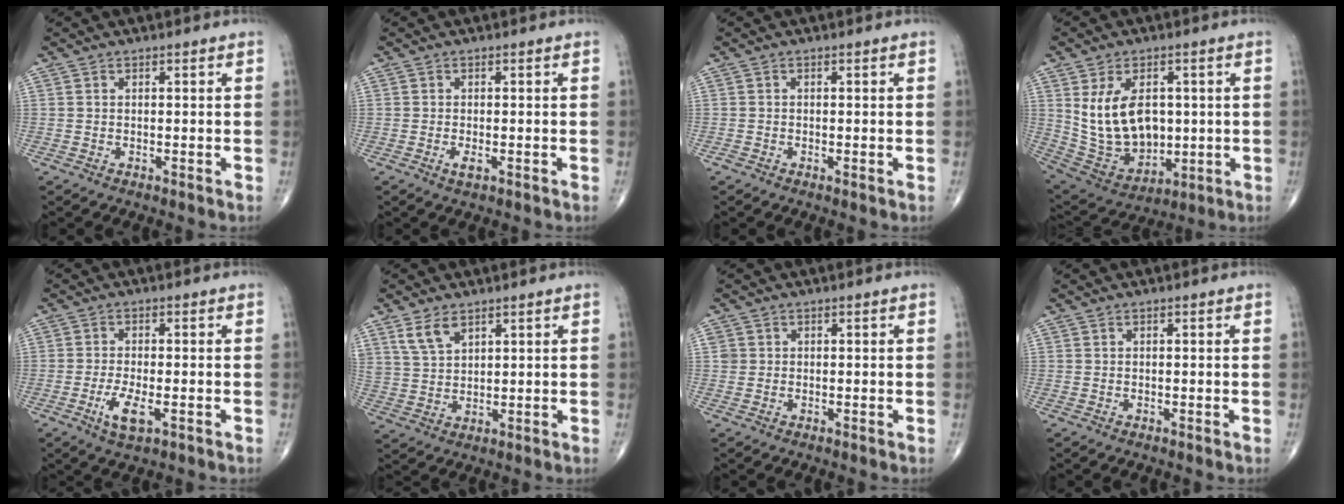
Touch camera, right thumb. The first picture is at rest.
{"total": 1.8, "force": [-0.6, 0.6, 1.5], "torque": [-0.029, -0.003, -0.012]}
{"total": 0.7, "force": [-0.3, 0.3, 0.5], "torque": [-0.010, -0.002, -0.009]}
{"total": 14.7, "force": [2.1, 9.8, 10.7], "torque": [-0.161, -0.012, 0.063]}
{"total": 5.3, "force": [-2.0, 1.9, 4.6], "torque": [-0.091, -0.003, -0.033]}
{"total": 5.5, "force": [3.5, 2.9, 3.1], "torque": [-0.055, -0.016, 0.079]}
{"total": 1.4, "force": [0.3, 1.3, 0.3], "torque": [0.004, 0.001, 0.004]}
{"total": 0.0}